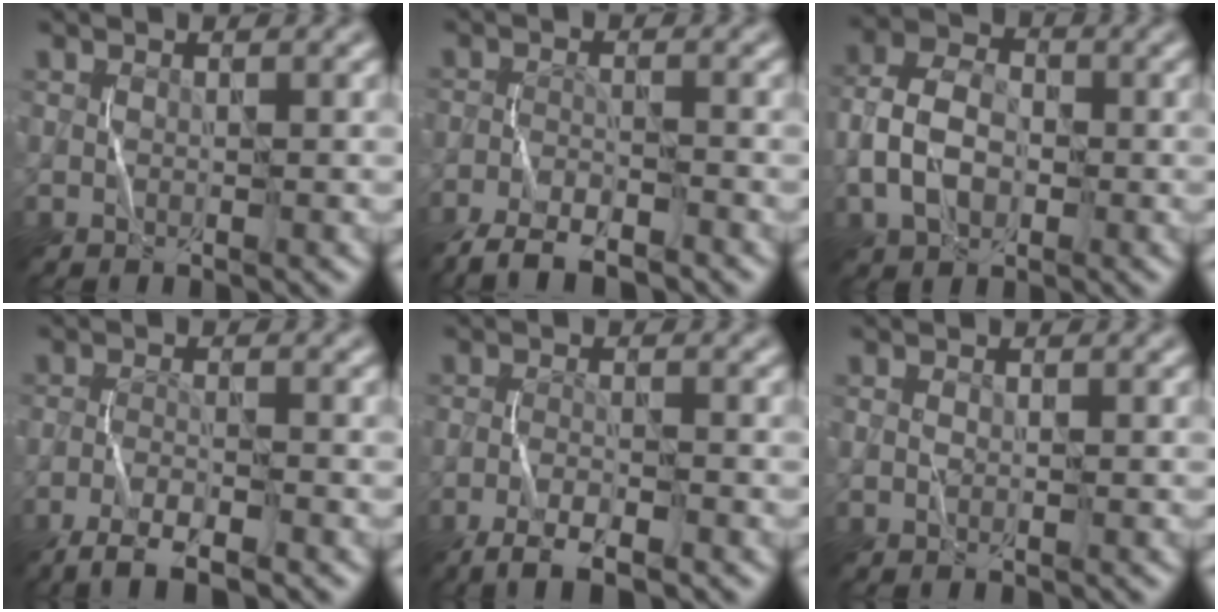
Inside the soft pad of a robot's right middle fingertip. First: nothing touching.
{"total": 5.1, "force": [-4.5, 1.1, 2.2], "torque": [-0.032, -0.016, -0.084]}
{"total": 4.9, "force": [-1.2, 3.5, 3.3], "torque": [-0.066, 0.007, -0.028]}
{"total": 3.7, "force": [-2.9, 0.4, 2.2], "torque": [-0.046, -0.003, -0.058]}
{"total": 3.3, "force": [-2.4, 0.5, 2.3], "torque": [-0.046, -0.002, -0.048]}
{"total": 0.0}